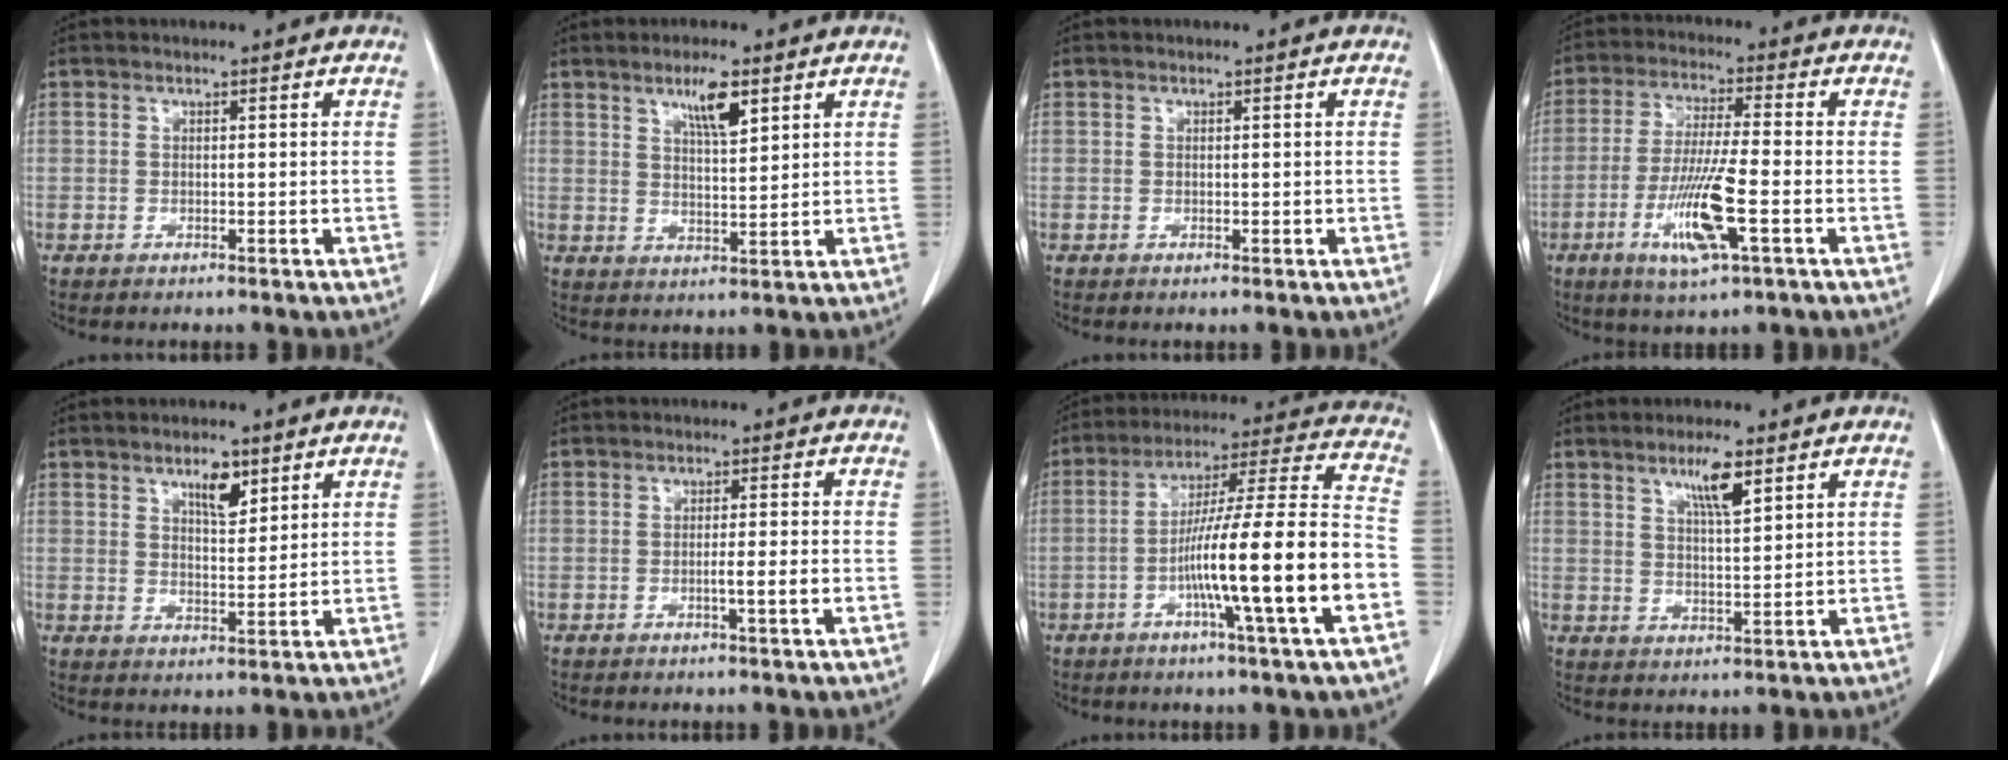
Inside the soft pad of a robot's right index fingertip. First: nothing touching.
{"total": 5.4, "force": [3.2, 0.9, 4.3], "torque": [-0.079, -0.003, 0.055]}
{"total": 0.0}
{"total": 10.9, "force": [-3.8, 0.7, 10.2], "torque": [-0.200, -0.016, -0.070]}
{"total": 4.5, "force": [2.8, 1.5, 3.2], "torque": [-0.056, -0.002, 0.047]}
{"total": 2.9, "force": [-0.9, -0.5, 2.7], "torque": [-0.042, -0.001, -0.015]}
{"total": 18.7, "force": [-5.8, -0.7, 17.8], "torque": [-0.279, 0.005, -0.098]}
{"total": 5.2, "force": [3.1, 0.5, 4.2], "torque": [-0.075, -0.004, 0.054]}